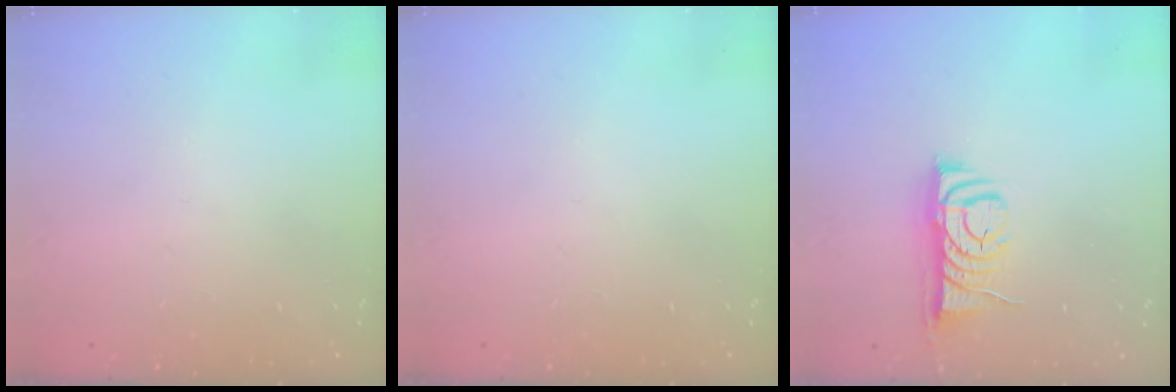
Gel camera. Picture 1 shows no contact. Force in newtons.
{"total": 0.0}
{"total": 9.0, "press": 8.9, "slide": 0.5}